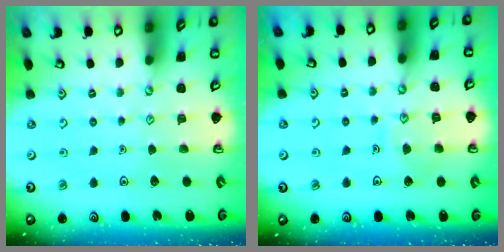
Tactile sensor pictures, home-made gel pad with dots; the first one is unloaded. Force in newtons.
{"total": 7.1, "press": 7.1, "slide": 0.6}